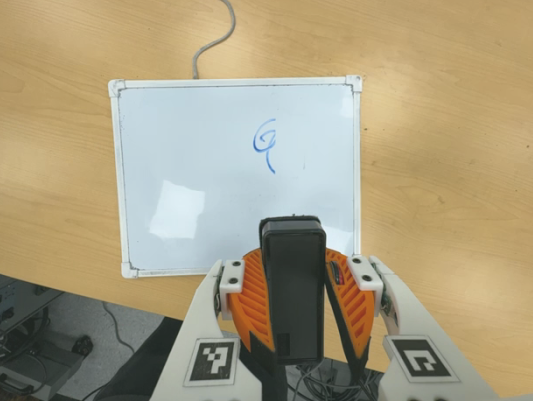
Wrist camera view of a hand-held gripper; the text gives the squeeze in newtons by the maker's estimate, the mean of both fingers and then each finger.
{"total": 10.0, "left": 9.4, "right": 10.5}